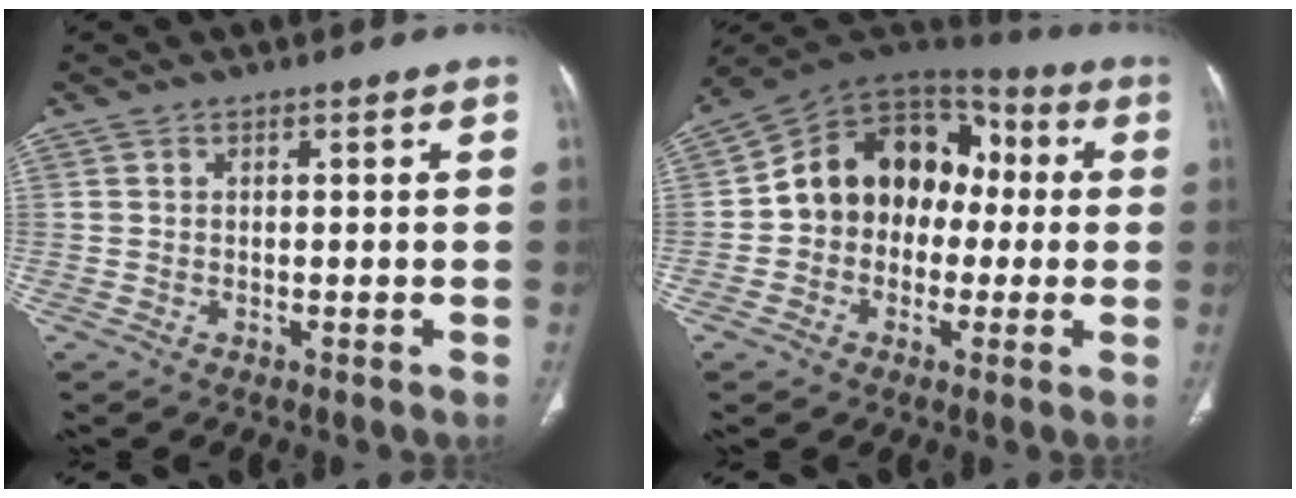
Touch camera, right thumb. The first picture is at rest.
{"total": 16.3, "force": [-0.2, 12.9, 10.0], "torque": [-0.112, 0.049, -0.016]}